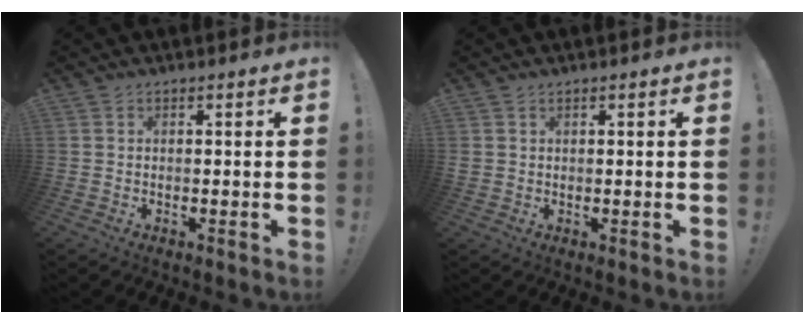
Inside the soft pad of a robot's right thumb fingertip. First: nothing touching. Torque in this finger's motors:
{"motor_torque": [-0.28, 0.10, 0.05, 0.01, 0.01]}